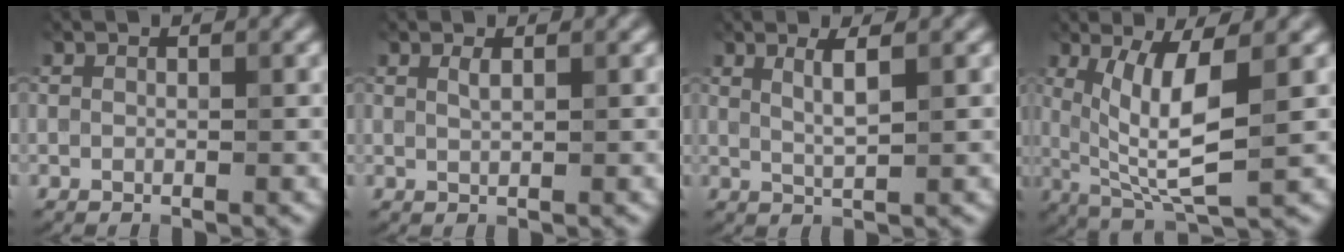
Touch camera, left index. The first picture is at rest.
{"total": 0.8, "force": [0.5, 0.1, 0.6], "torque": [-0.013, 0.003, 0.009]}
{"total": 2.3, "force": [0.9, 0.4, 2.1], "torque": [-0.033, 0.002, 0.015]}
{"total": 6.6, "force": [0.8, 1.6, 6.3], "torque": [-0.123, -0.011, 0.023]}